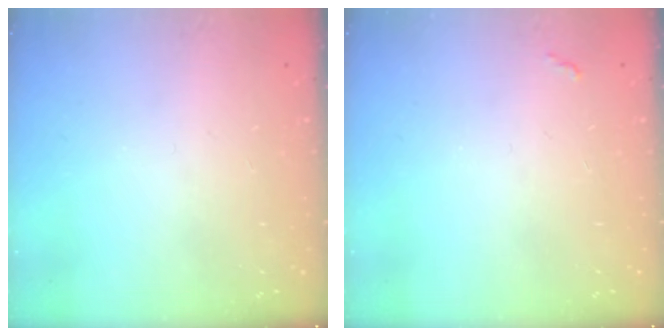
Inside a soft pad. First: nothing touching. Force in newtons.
{"total": 2.8, "press": 2.8, "slide": 0.4}